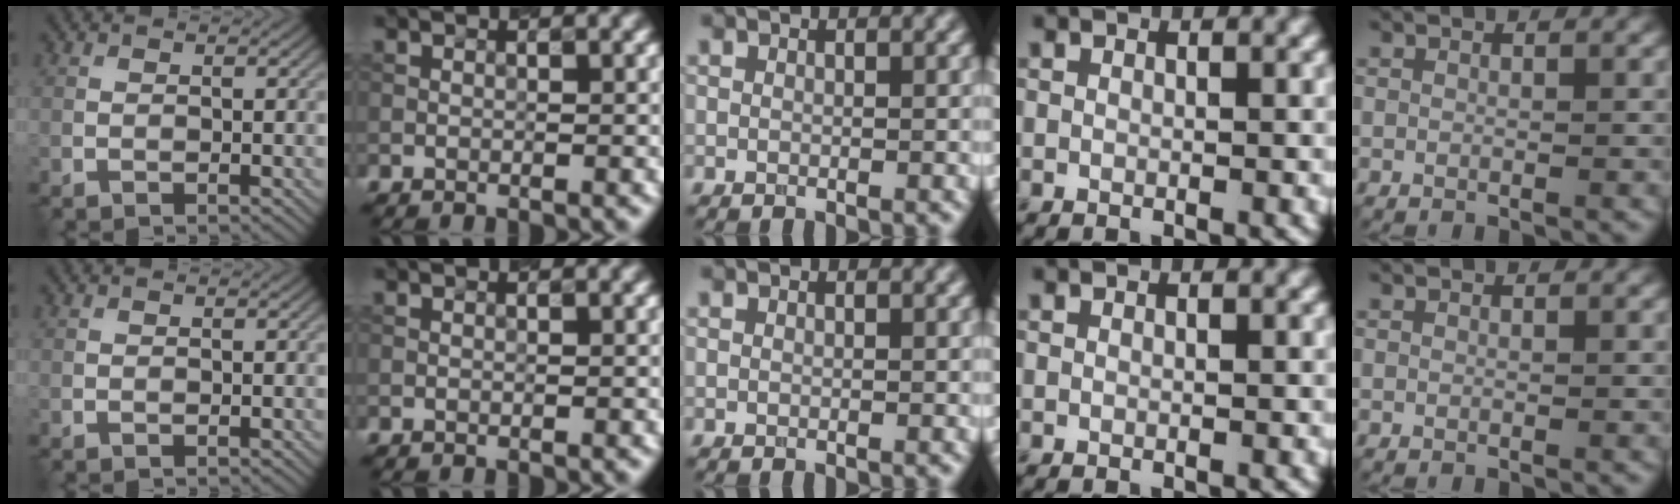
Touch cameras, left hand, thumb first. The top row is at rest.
{}